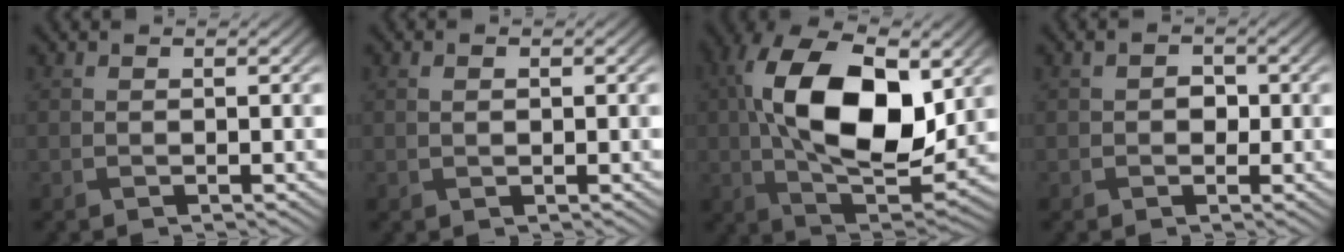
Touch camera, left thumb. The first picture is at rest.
{"total": 0.9, "force": [0.2, 0.5, 0.7], "torque": [-0.014, 0.002, 0.005]}
{"total": 17.7, "force": [2.6, 9.7, 14.6], "torque": [-0.282, 0.011, 0.038]}
{"total": 1.7, "force": [-0.1, 1.4, 0.9], "torque": [-0.020, -0.003, -0.003]}